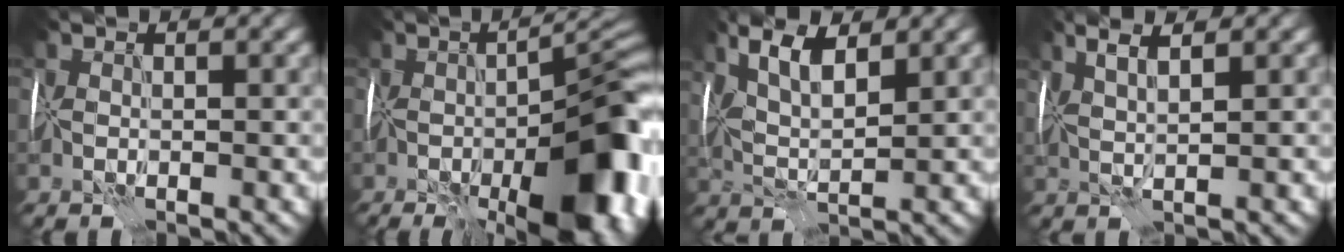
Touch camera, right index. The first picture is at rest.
{"total": 14.6, "force": [-4.1, 5.4, 12.9], "torque": [-0.154, -0.023, -0.054]}
{"total": 5.3, "force": [2.5, 1.8, 4.3], "torque": [-0.087, 0.002, 0.045]}
{"total": 3.1, "force": [1.5, 0.4, 2.6], "torque": [-0.041, 0.006, 0.017]}